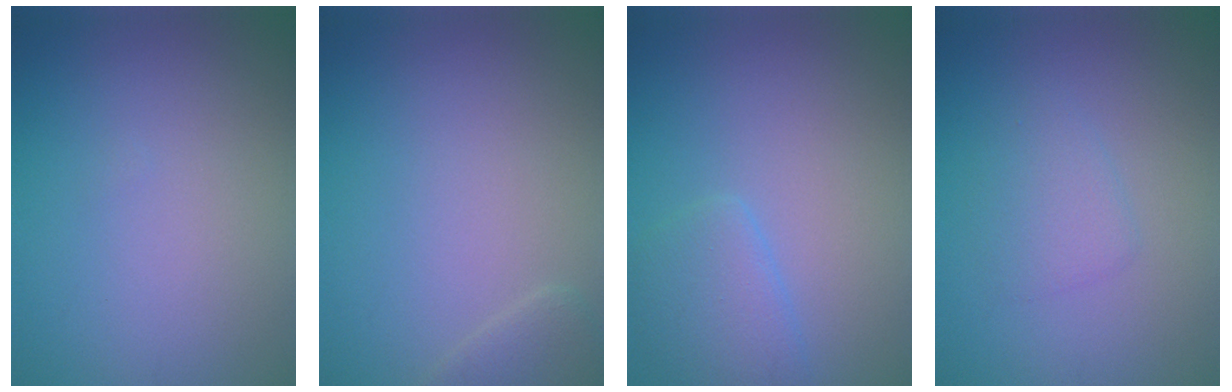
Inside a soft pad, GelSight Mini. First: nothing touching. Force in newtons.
{"total": 1.6, "press": 1.6, "slide": 0.2}
{"total": 2.6, "press": 2.6, "slide": 0.2}
{"total": 1.9, "press": 1.9, "slide": 0.0}